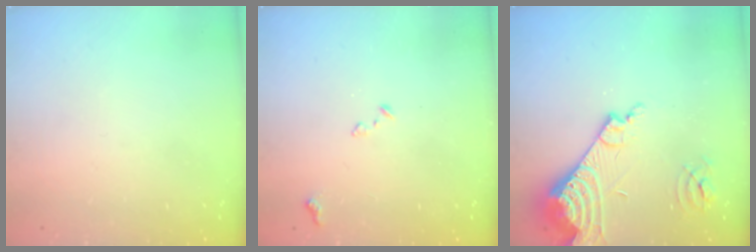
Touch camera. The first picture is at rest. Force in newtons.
{"total": 7.4, "press": 7.3, "slide": 1.0}
{"total": 16.2, "press": 16.1, "slide": 2.0}